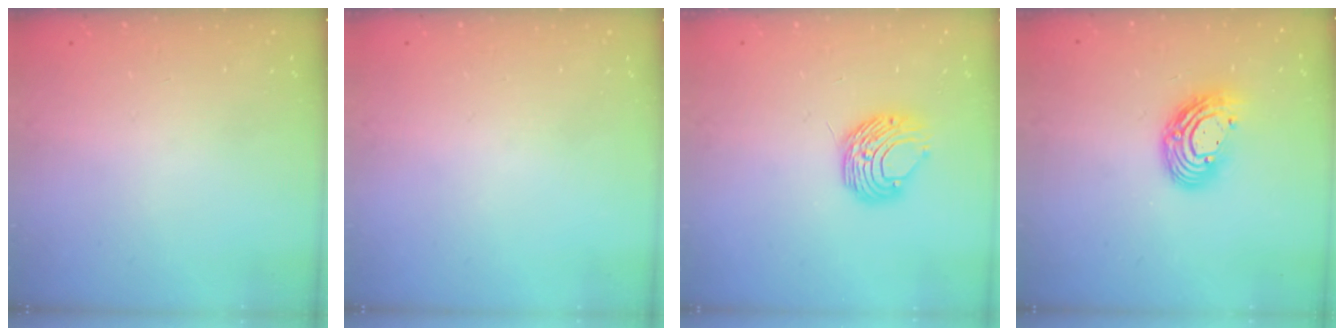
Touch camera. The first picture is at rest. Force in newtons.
{"total": 0.0}
{"total": 8.9, "press": 8.9, "slide": 0.7}
{"total": 11.7, "press": 11.7, "slide": 0.9}